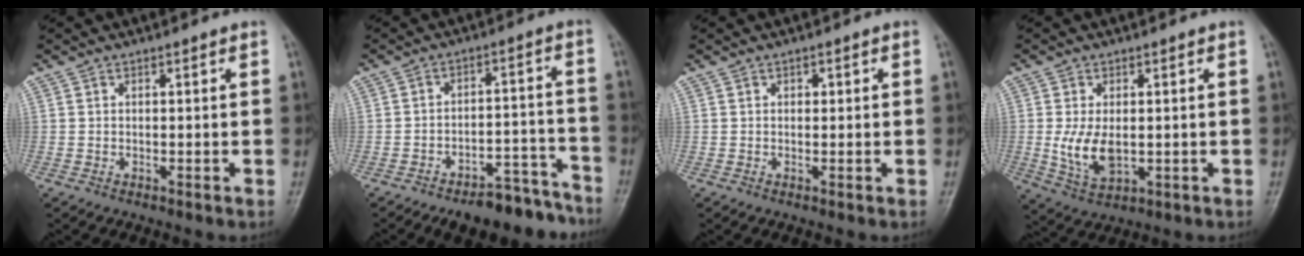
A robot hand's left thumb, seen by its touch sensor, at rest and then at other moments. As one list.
[{"total": 11.5, "force": [-9.9, 4.4, 4.0], "torque": [-0.017, 0.087, -0.144]}, {"total": 0.8, "force": [0.3, 0.6, 0.5], "torque": [-0.002, 0.001, 0.004]}, {"total": 7.0, "force": [-0.2, 4.0, 5.7], "torque": [-0.104, -0.017, 0.005]}]